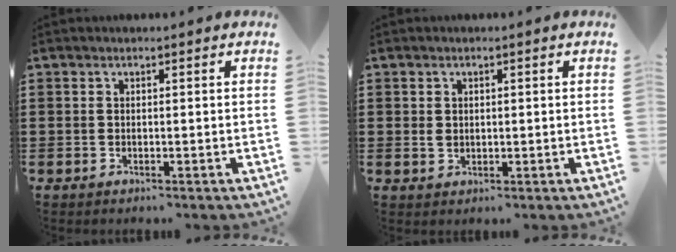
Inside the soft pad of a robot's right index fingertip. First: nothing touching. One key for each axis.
{"total": 1.2, "fx": 0.4, "fy": 1.0, "fz": 0.6, "tx": -0.014, "ty": 0.007, "tz": 0.006}